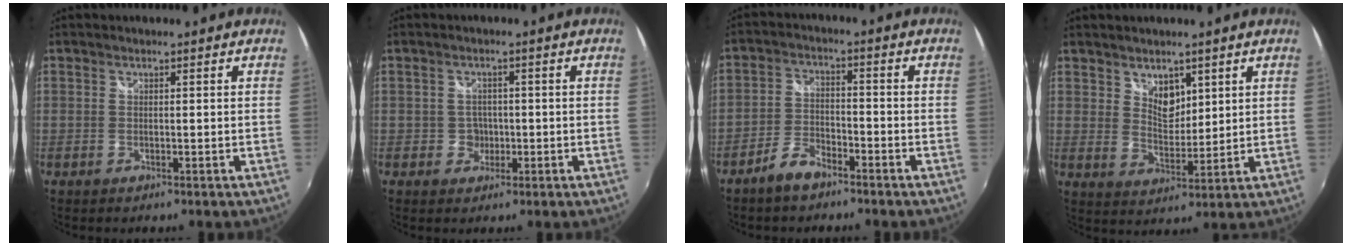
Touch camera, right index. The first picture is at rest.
{"total": 2.7, "force": [-0.8, 2.6, 0.2], "torque": [-0.003, 0.005, -0.012]}
{"total": 5.6, "force": [-4.3, 2.2, 2.7], "torque": [-0.069, 0.006, -0.082]}
{"total": 5.3, "force": [3.3, 3.2, 2.6], "torque": [-0.032, -0.001, 0.060]}